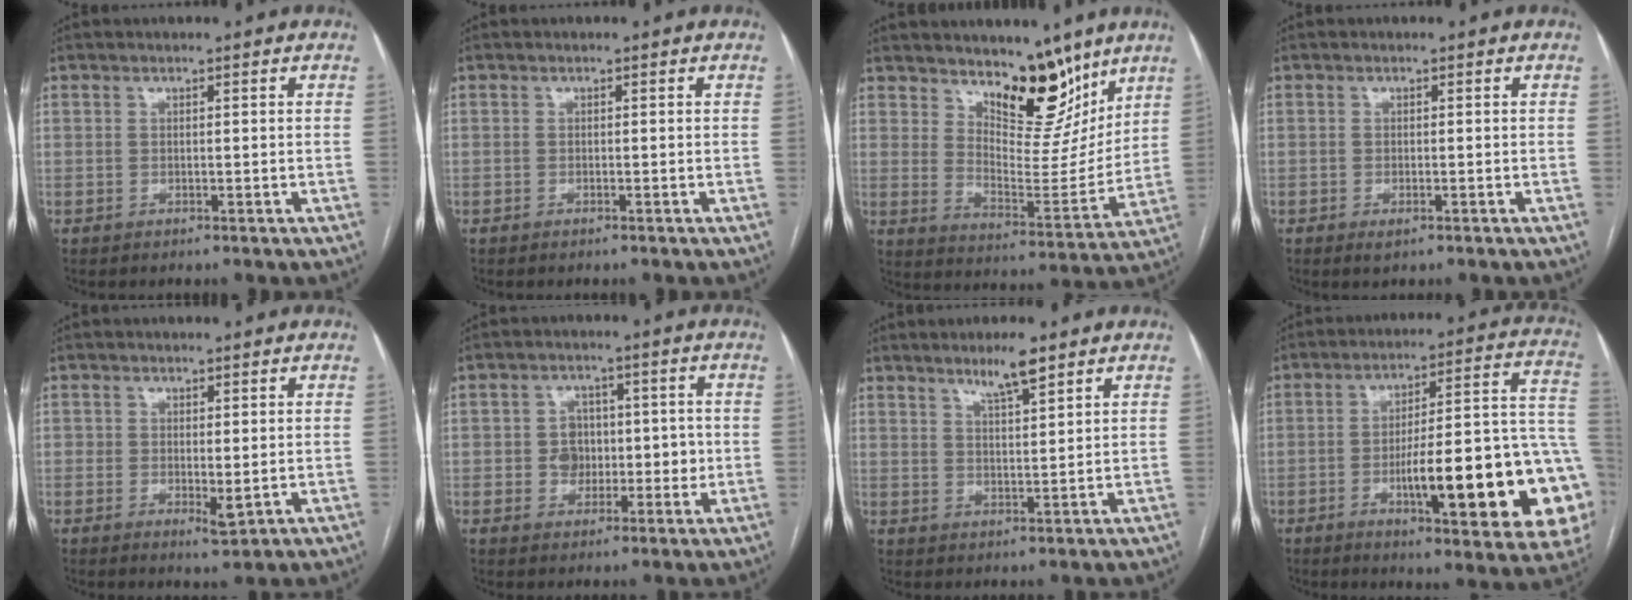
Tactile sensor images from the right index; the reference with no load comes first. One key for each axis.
{"total": 0.0}
{"total": 12.8, "fx": 9.4, "fy": 4.8, "fz": 7.2, "tx": -0.094, "ty": -0.019, "tz": 0.159}
{"total": 1.3, "fx": -0.7, "fy": 0.4, "fz": 1.0, "tx": -0.012, "ty": -0.002, "tz": -0.007}
{"total": 2.8, "fx": -0.3, "fy": 1.2, "fz": 2.5, "tx": -0.034, "ty": -0.008, "tz": 0.000}
{"total": 5.6, "fx": -0.3, "fy": 4.8, "fz": 2.8, "tx": -0.027, "ty": 0.019, "tz": 0.001}
{"total": 5.1, "fx": 3.7, "fy": 0.5, "fz": 3.5, "tx": -0.059, "ty": -0.004, "tz": 0.065}
{"total": 25.8, "fx": -6.6, "fy": 4.3, "fz": 24.6, "tx": -0.250, "ty": 0.012, "tz": -0.082}